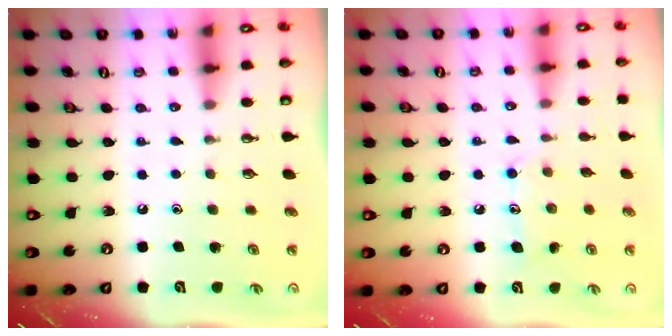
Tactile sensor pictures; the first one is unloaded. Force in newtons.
{"total": 9.7, "press": 9.6, "slide": 0.7}